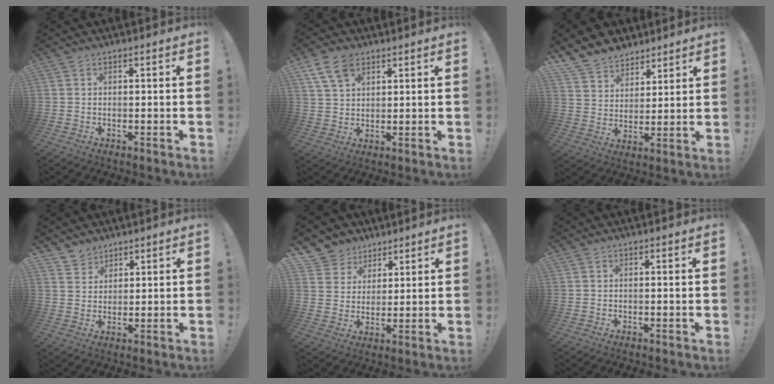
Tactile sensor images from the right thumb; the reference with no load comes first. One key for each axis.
{"total": 8.5, "fx": 4.9, "fy": 5.0, "fz": 4.7, "tx": -0.084, "ty": -0.008, "tz": 0.096}
{"total": 9.4, "fx": 7.5, "fy": 5.6, "fz": 0.9, "tx": -0.031, "ty": -0.061, "tz": 0.152}
{"total": 4.6, "fx": 3.8, "fy": 2.6, "fz": 0.0, "tx": 0.001, "ty": -0.029, "tz": 0.073}
{"total": 7.5, "fx": 4.5, "fy": 6.0, "fz": 0.4, "tx": -0.013, "ty": -0.036, "tz": 0.093}
{"total": 0.6, "fx": 0.4, "fy": -0.1, "fz": 0.4, "tx": 0.008, "ty": -0.007, "tz": 0.004}